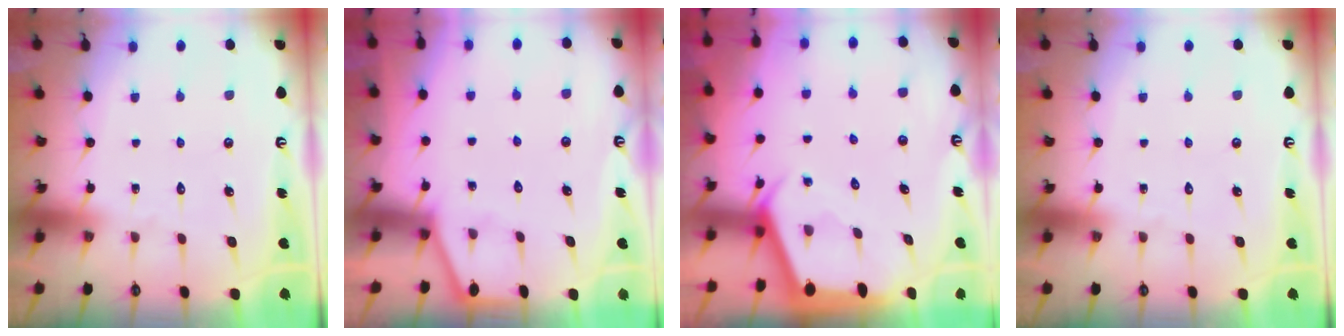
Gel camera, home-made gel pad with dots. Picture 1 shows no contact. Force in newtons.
{"total": 1.3, "press": 1.3, "slide": 0.1}
{"total": 3.4, "press": 3.4, "slide": 0.1}
{"total": 0.0}